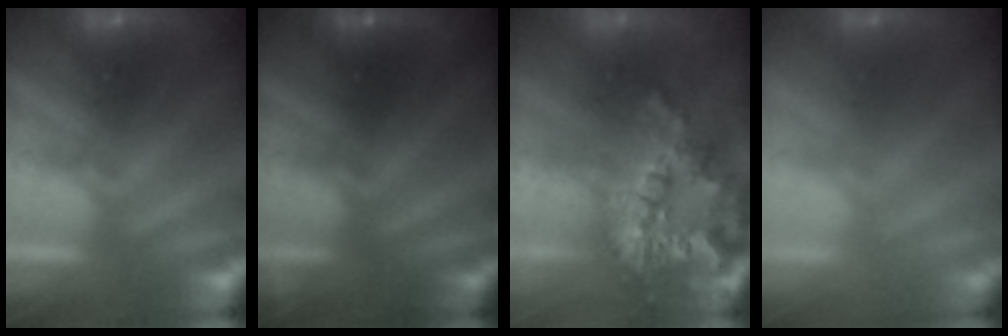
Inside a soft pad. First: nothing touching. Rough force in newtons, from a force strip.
{"total": 2.5}
{"total": 8.2}
{"total": 2.2}